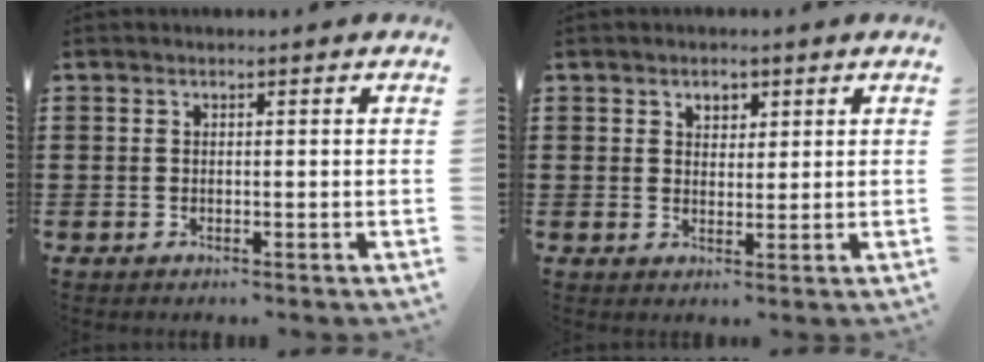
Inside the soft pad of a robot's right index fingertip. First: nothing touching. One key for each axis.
{"total": 2.3, "fx": 1.3, "fy": 1.6, "fz": 0.9, "tx": -0.016, "ty": 0.003, "tz": 0.021}